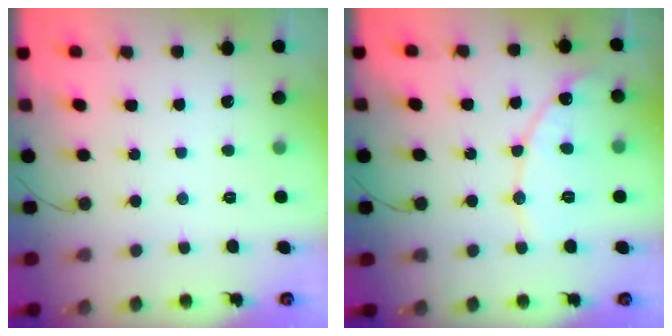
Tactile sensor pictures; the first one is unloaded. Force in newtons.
{"total": 10.6, "press": 10.5, "slide": 0.8}